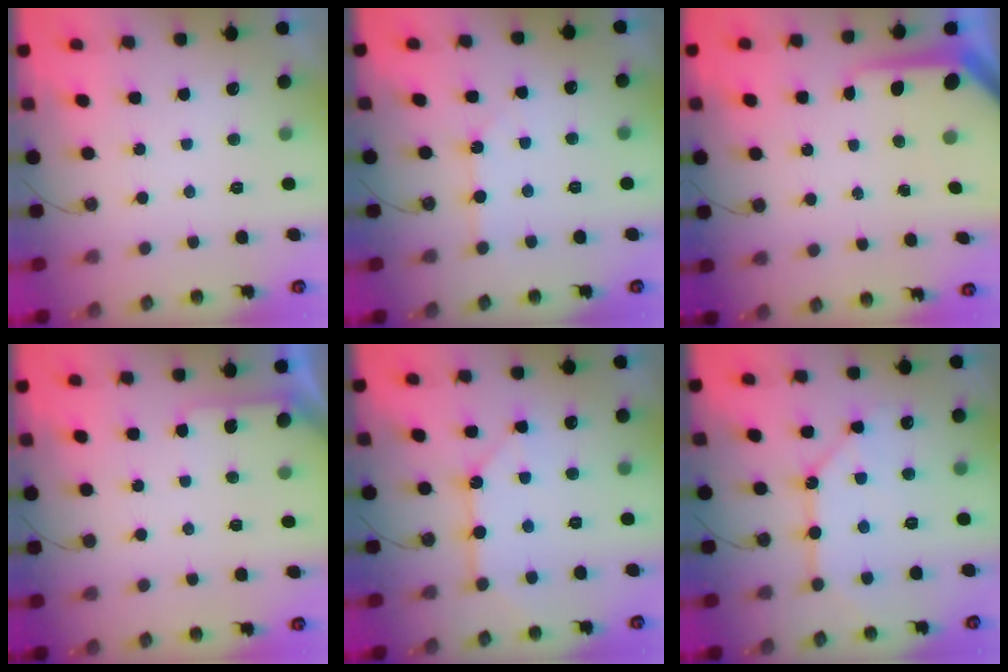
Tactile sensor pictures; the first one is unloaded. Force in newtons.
{"total": 2.1, "press": 2.1, "slide": 0.3}
{"total": 7.8, "press": 7.8, "slide": 0.2}
{"total": 4.9, "press": 4.9, "slide": 0.4}
{"total": 11.7, "press": 11.6, "slide": 1.3}
{"total": 11.1, "press": 11.1, "slide": 1.1}